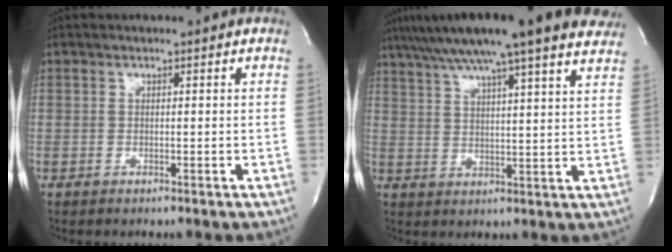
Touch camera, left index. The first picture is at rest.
{"total": 22.3, "force": [18.0, 1.7, 13.1], "torque": [-0.214, 0.033, 0.239]}